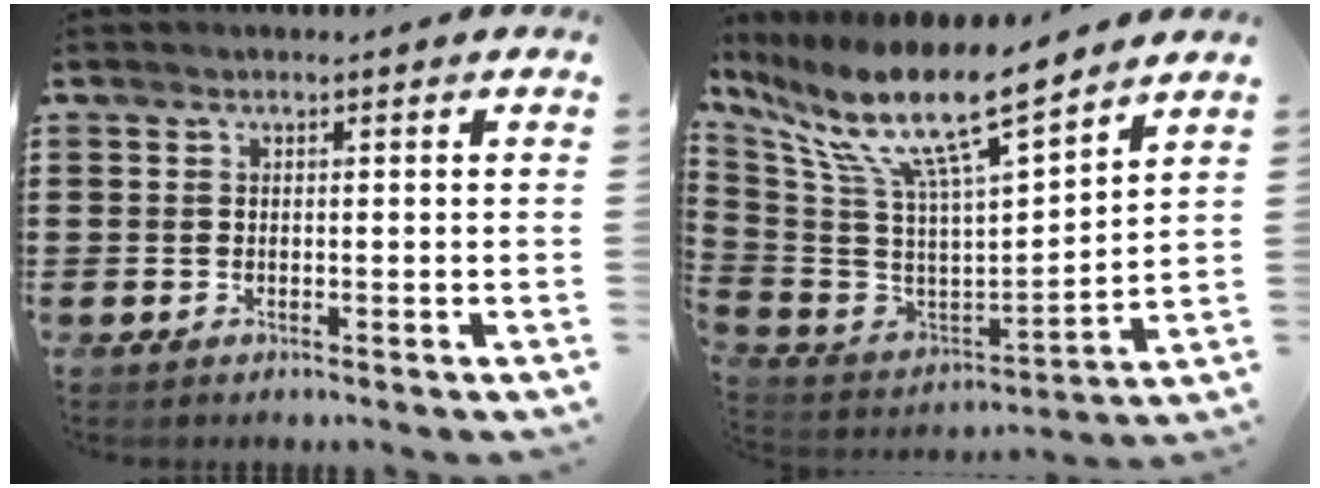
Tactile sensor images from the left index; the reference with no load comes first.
{"total": 13.4, "force": [8.8, 2.2, 9.8], "torque": [-0.212, -0.058, 0.146]}